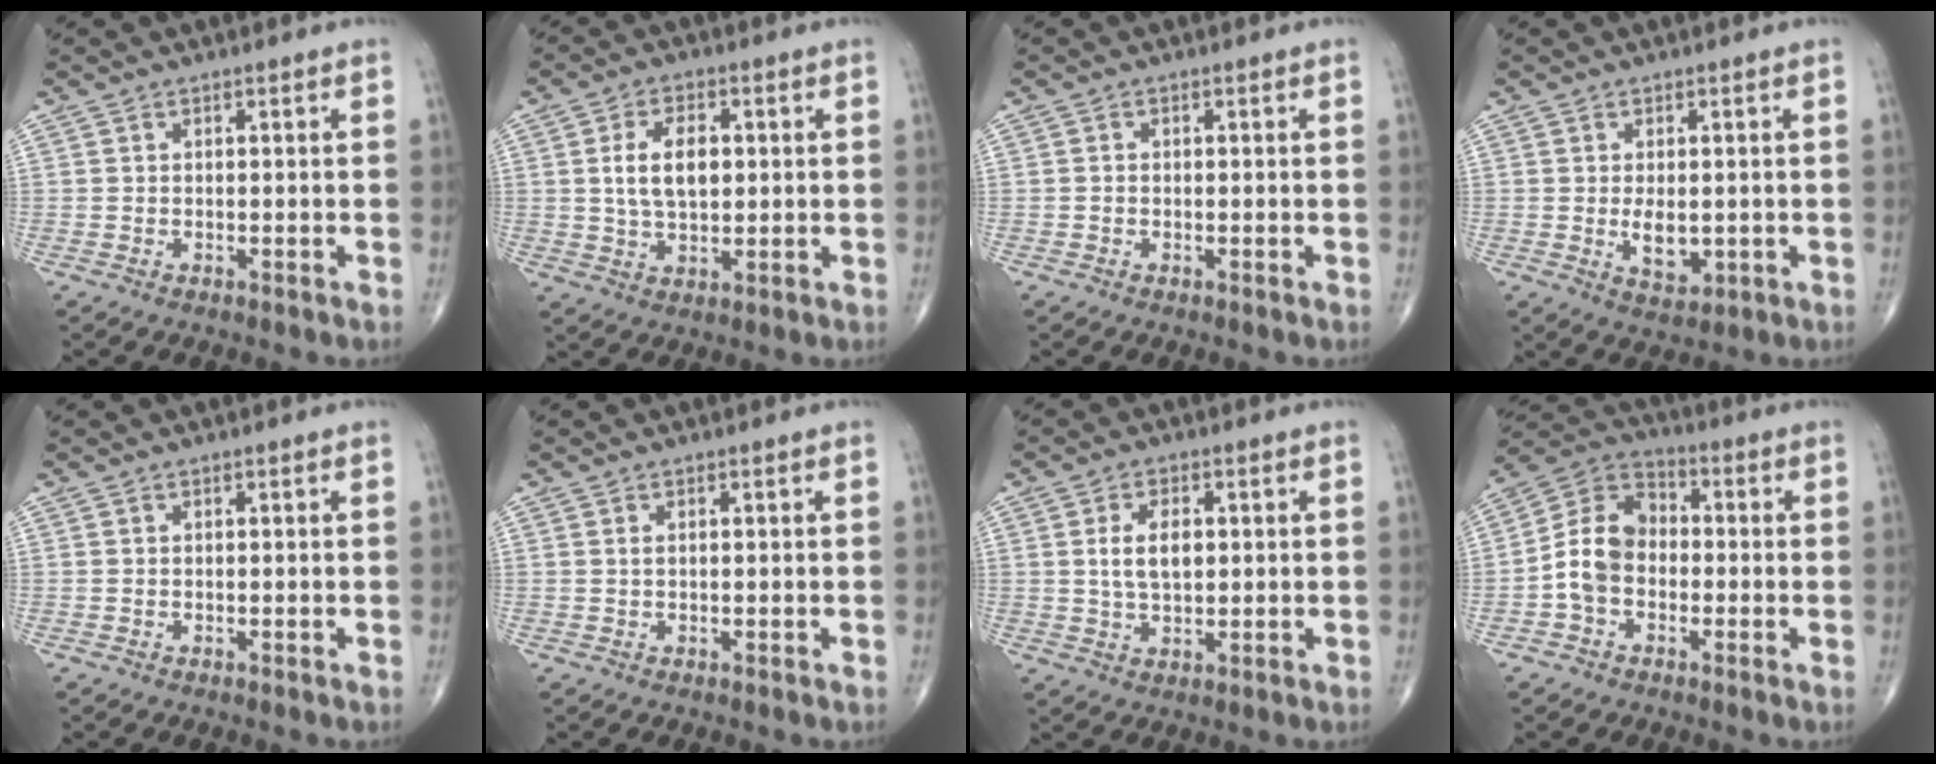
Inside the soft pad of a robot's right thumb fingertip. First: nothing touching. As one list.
[{"total": 8.5, "force": [1.3, 4.9, 6.8], "torque": [-0.112, -0.001, 0.026]}, {"total": 0.8, "force": [-0.1, 0.7, 0.4], "torque": [-0.005, 0.002, -0.002]}, {"total": 4.8, "force": [-0.3, 2.7, 4.0], "torque": [-0.058, -0.011, 0.004]}, {"total": 0.0}, {"total": 0.9, "force": [0.3, 0.5, 0.8], "torque": [-0.017, 0.004, 0.008]}, {"total": 6.5, "force": [1.0, 3.7, 5.2], "torque": [-0.088, -0.003, 0.020]}, {"total": 10.7, "force": [-1.7, 8.0, 6.8], "torque": [-0.113, 0.038, -0.046]}]